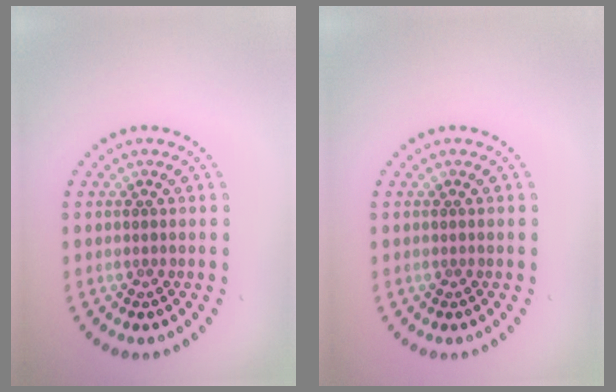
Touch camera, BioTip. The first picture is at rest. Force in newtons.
{"total": 0.0}